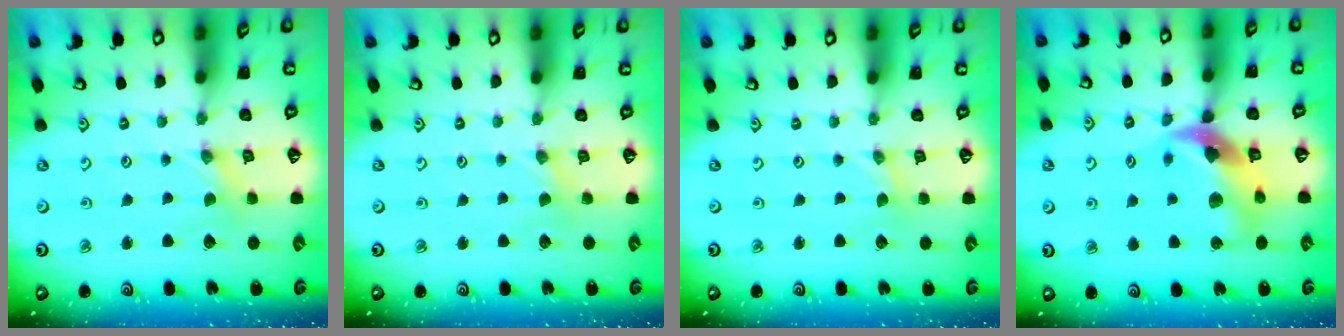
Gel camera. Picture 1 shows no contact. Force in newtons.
{"total": 1.5, "press": 1.5, "slide": 0.2}
{"total": 0.0}
{"total": 12.8, "press": 12.7, "slide": 1.6}